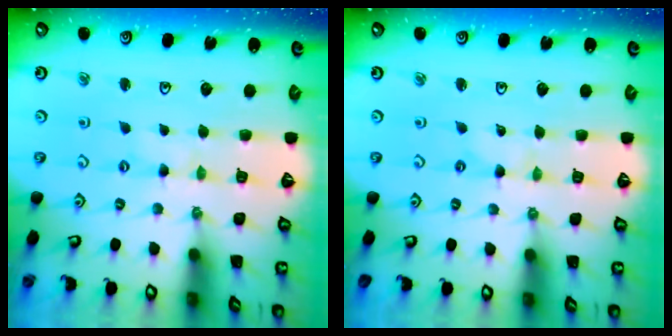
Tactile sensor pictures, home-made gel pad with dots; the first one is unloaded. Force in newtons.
{"total": 0.0}